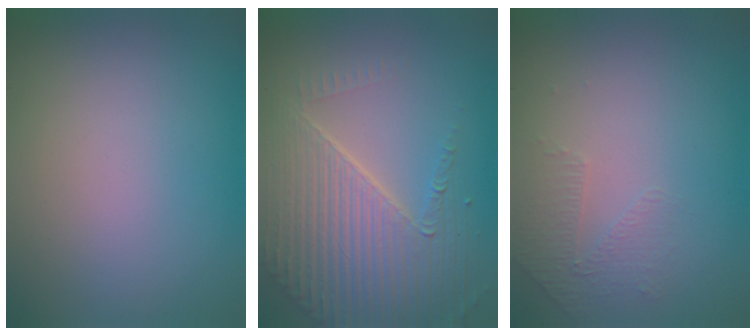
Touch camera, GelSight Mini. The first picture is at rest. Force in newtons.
{"total": 7.6, "press": 5.4, "slide": 5.3}
{"total": 1.4, "press": 0.8, "slide": 1.1}